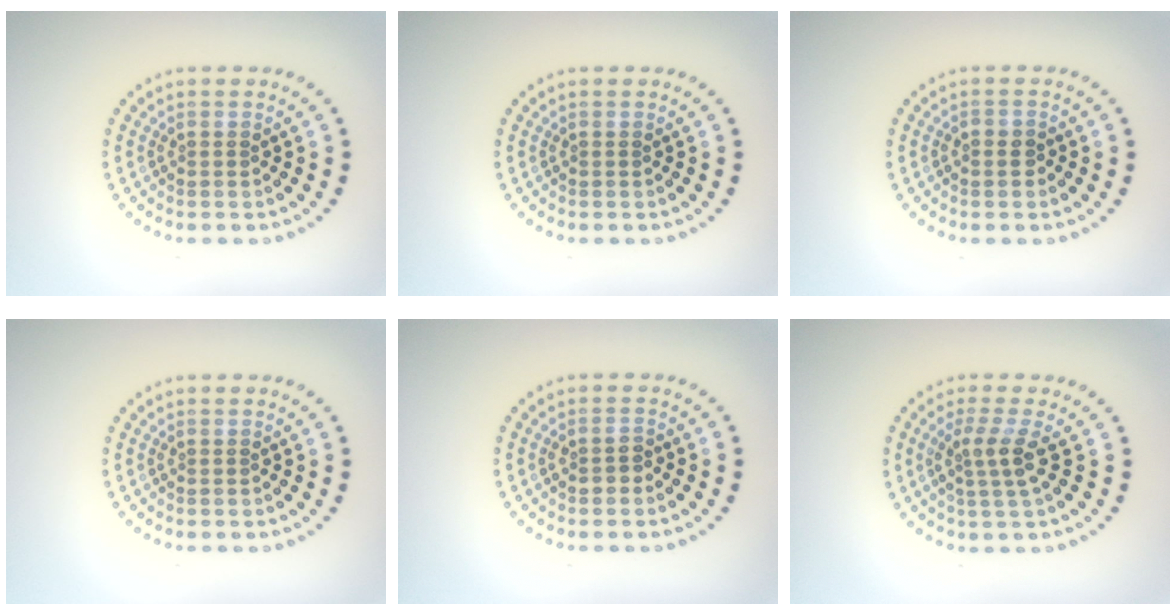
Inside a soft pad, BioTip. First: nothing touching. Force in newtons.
{"total": 0.0}
{"total": 0.8, "press": 0.7, "slide": 0.4}
{"total": 0.0}
{"total": 1.4, "press": 1.3, "slide": 0.5}
{"total": 2.6, "press": 2.0, "slide": 1.8}